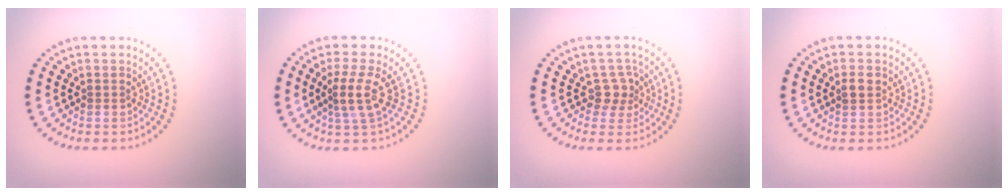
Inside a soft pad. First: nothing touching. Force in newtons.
{"total": 2.9, "press": 2.2, "slide": 1.9}
{"total": 2.0, "press": 1.6, "slide": 1.2}
{"total": 1.4, "press": 1.3, "slide": 0.3}